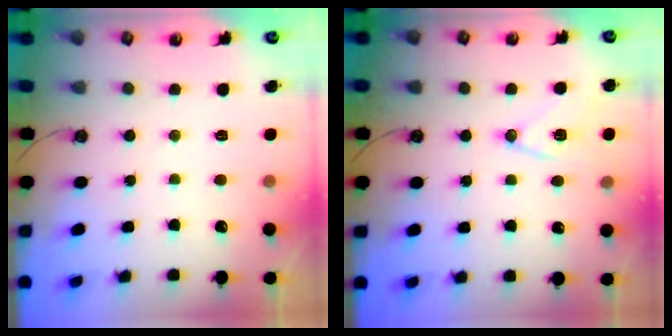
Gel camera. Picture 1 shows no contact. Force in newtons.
{"total": 12.7, "press": 12.2, "slide": 3.5}